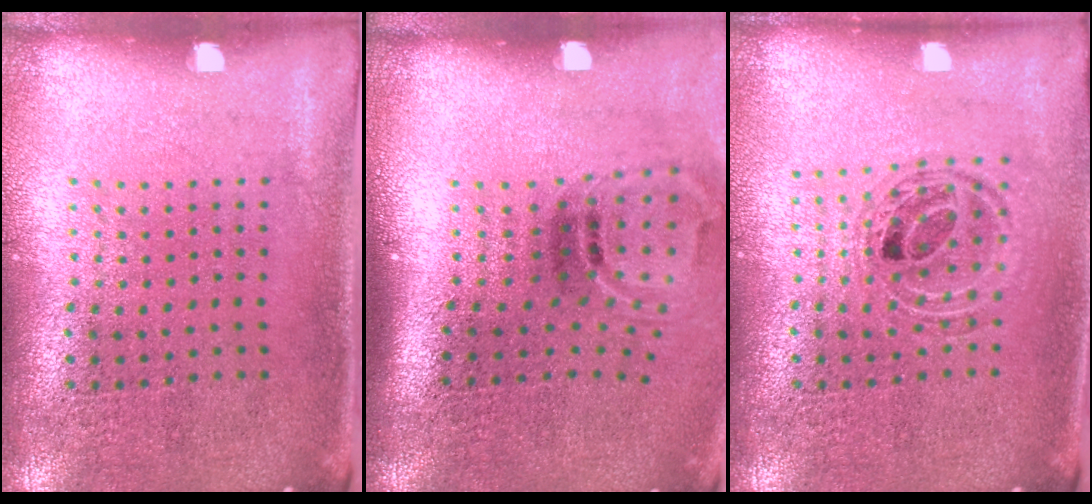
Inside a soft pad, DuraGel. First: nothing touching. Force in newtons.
{"total": 1.9, "press": 1.2, "slide": 1.5}
{"total": 0.5, "press": 0.5, "slide": 0.2}